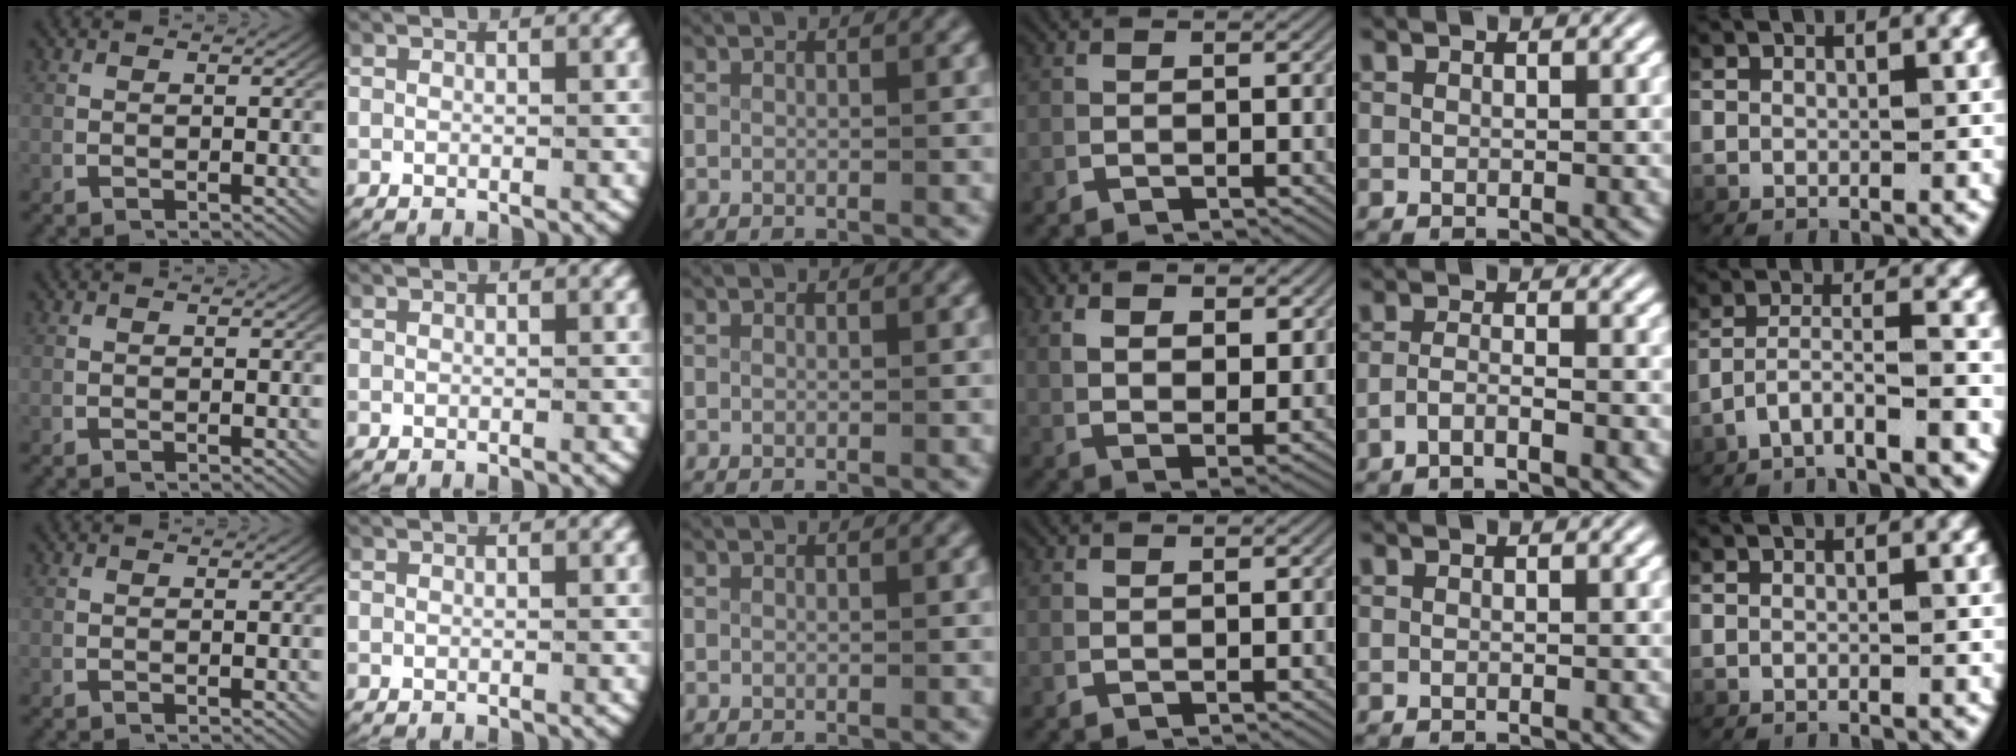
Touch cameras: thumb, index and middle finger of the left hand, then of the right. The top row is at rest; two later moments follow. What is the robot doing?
{"motion": "lift_and_place", "object": "towel"}